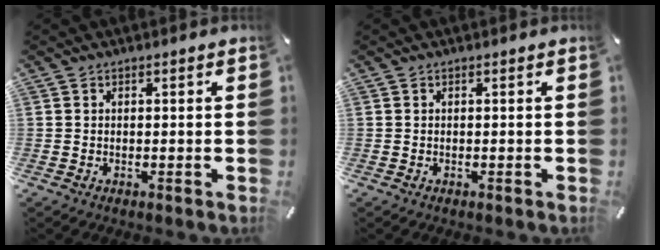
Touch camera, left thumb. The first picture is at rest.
{"total": 0.0}